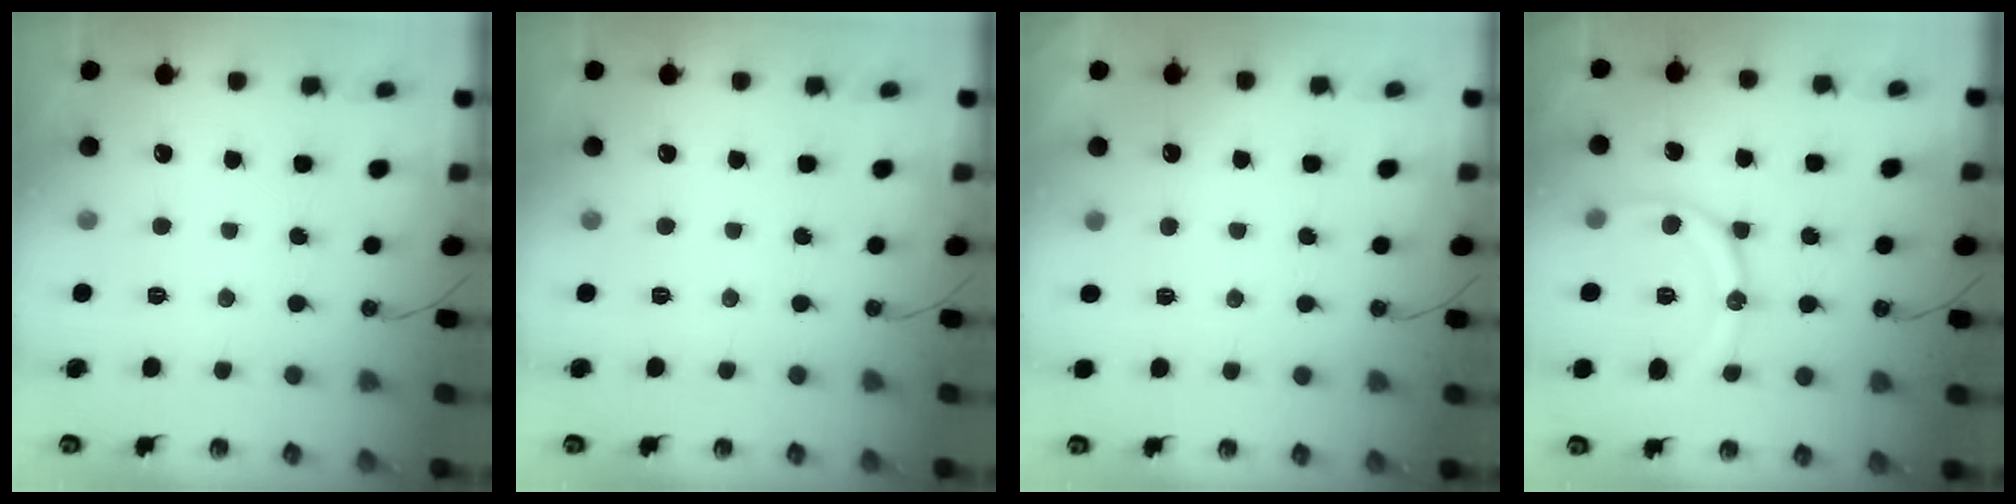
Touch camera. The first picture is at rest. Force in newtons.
{"total": 0.0}
{"total": 2.8, "press": 2.7, "slide": 0.3}
{"total": 12.5, "press": 12.5, "slide": 0.7}